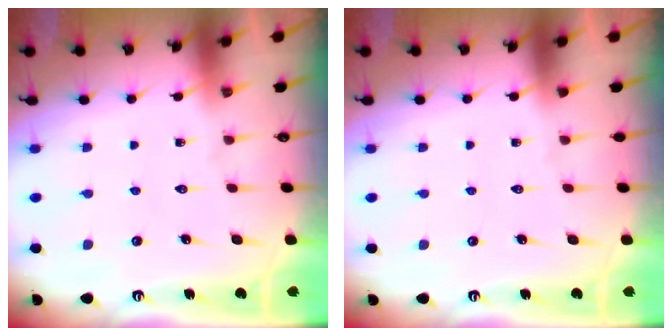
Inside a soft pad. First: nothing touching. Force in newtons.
{"total": 0.0}